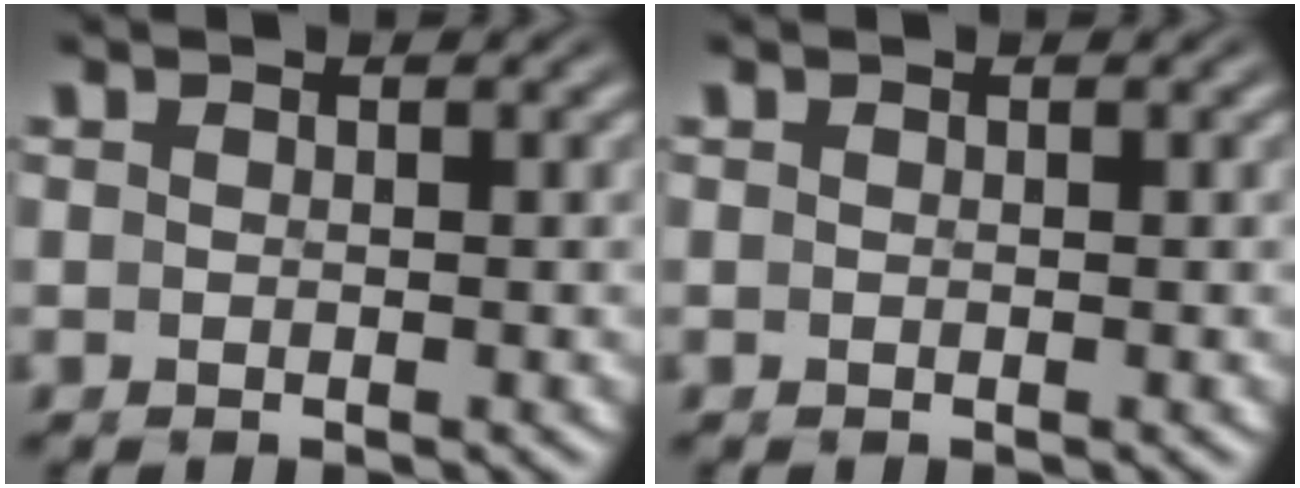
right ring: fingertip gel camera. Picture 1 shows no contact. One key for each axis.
{"total": 0.0}